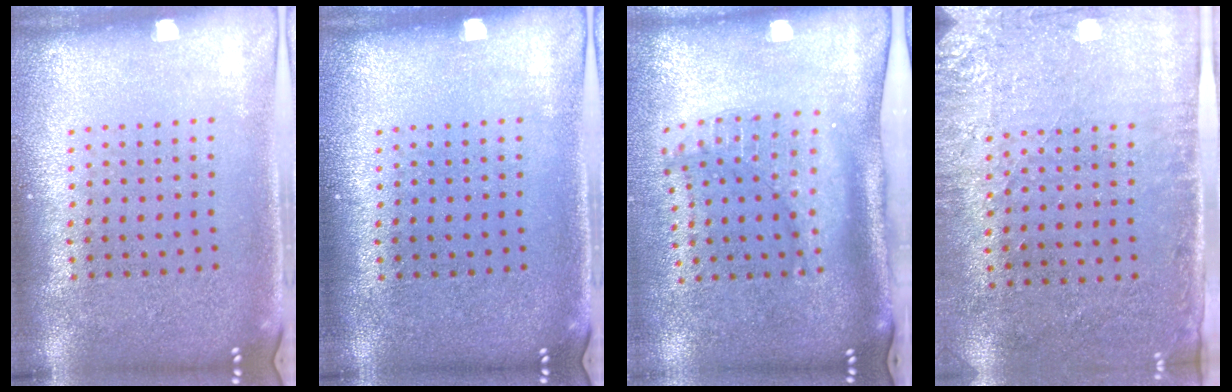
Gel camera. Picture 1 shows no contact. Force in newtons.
{"total": 0.0}
{"total": 2.2, "press": 1.6, "slide": 1.5}
{"total": 2.7, "press": 2.3, "slide": 1.5}